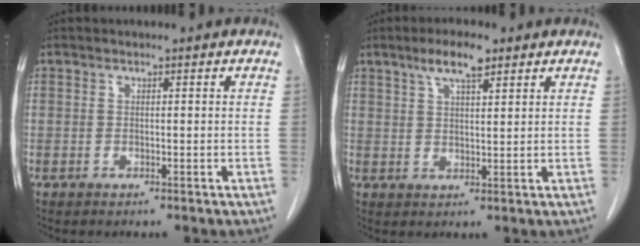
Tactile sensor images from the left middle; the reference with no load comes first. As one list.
[{"total": 5.4, "force": [3.5, 1.2, 3.9], "torque": [-0.077, 0.007, 0.061]}]